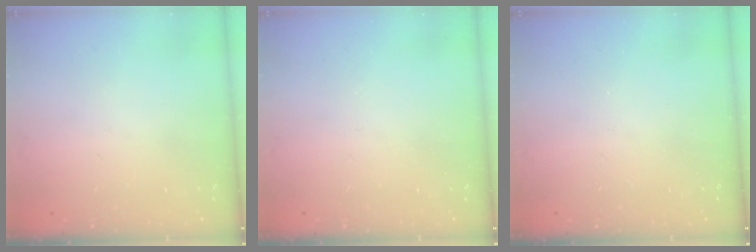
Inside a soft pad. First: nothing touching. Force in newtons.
{"total": 0.0}
{"total": 0.0}